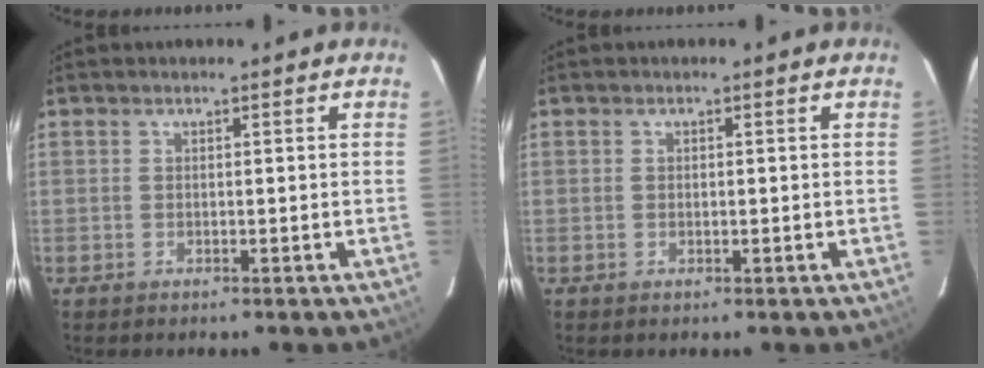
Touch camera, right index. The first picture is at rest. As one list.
[{"total": 0.6, "force": [-0.1, 0.3, 0.5], "torque": [-0.008, 0.001, -0.003]}]